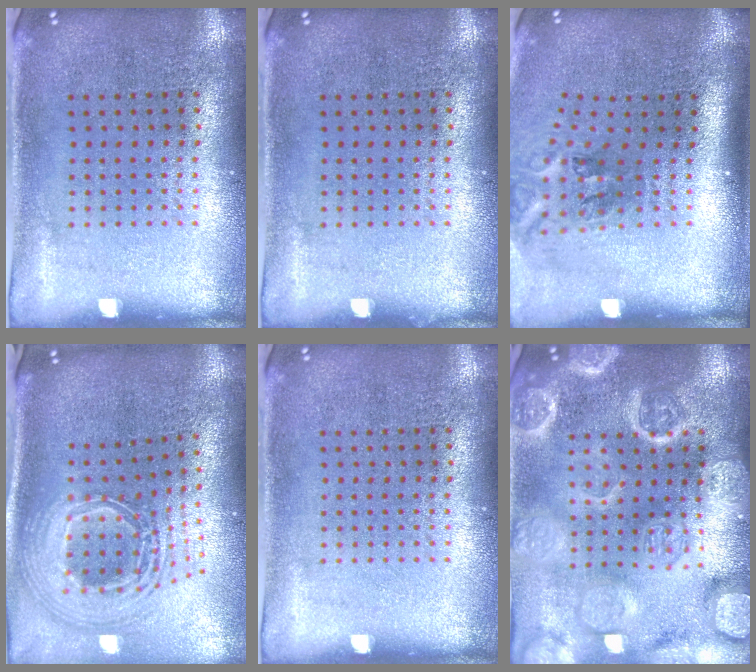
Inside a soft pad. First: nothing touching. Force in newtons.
{"total": 0.0}
{"total": 2.2, "press": 1.3, "slide": 1.8}
{"total": 2.8, "press": 1.9, "slide": 2.0}
{"total": 0.0}
{"total": 6.1, "press": 6.0, "slide": 0.7}